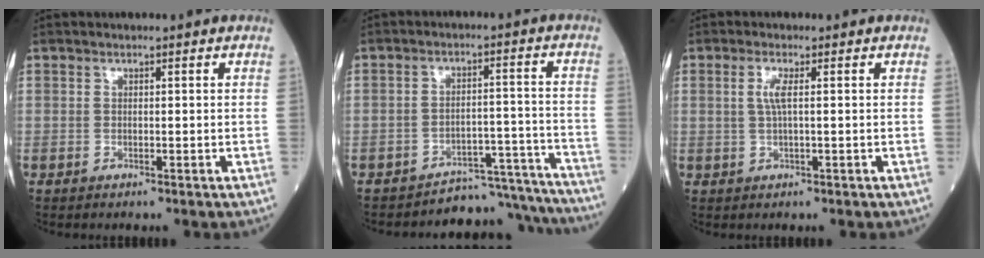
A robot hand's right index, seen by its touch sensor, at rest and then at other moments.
{"total": 11.2, "force": [-11.0, 1.5, -1.3], "torque": [0.039, 0.051, -0.146]}
{"total": 2.4, "force": [0.5, 0.2, 2.3], "torque": [-0.055, 0.002, 0.008]}